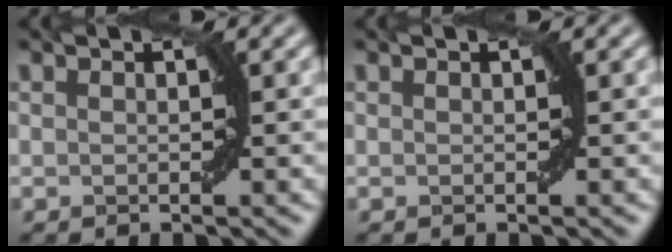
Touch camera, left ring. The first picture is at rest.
{"total": 0.0}